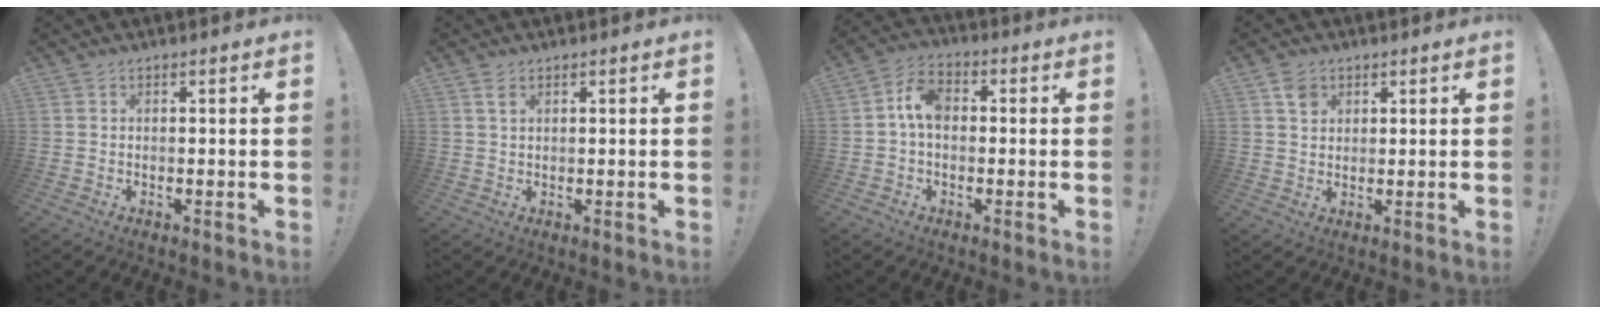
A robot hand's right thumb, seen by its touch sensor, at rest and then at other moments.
{"total": 1.8, "force": [1.0, 0.9, 1.2], "torque": [-0.019, -0.002, 0.017]}
{"total": 7.5, "force": [0.4, 5.1, 5.5], "torque": [-0.096, 0.019, 0.013]}
{"total": 4.0, "force": [2.0, 3.3, 1.2], "torque": [-0.009, -0.004, 0.036]}